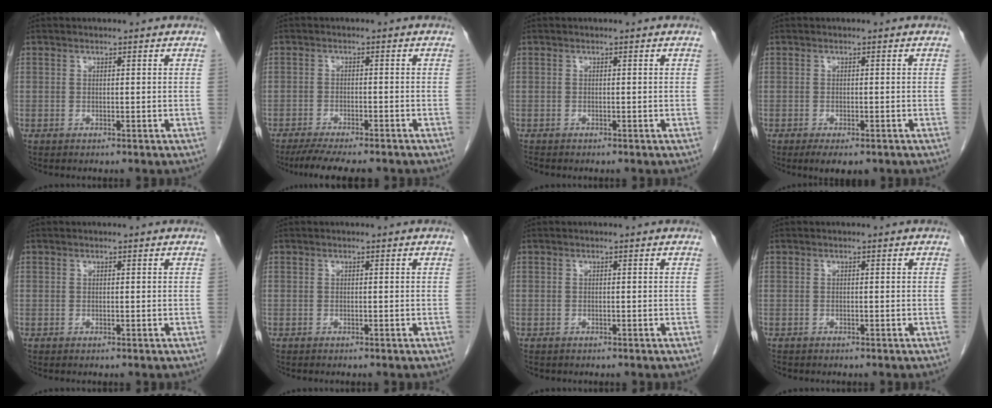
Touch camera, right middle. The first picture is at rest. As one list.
[{"total": 9.1, "force": [-7.8, 1.7, 4.4], "torque": [-0.058, -0.012, -0.118]}, {"total": 0.5, "force": [-0.5, 0.1, 0.1], "torque": [-0.009, -0.002, -0.012]}, {"total": 4.1, "force": [-2.7, 1.5, 2.6], "torque": [-0.034, -0.006, -0.037]}, {"total": 0.0}, {"total": 0.0}, {"total": 0.7, "force": [-0.5, 0.5, 0.1], "torque": [-0.010, 0.003, -0.005]}, {"total": 0.7, "force": [-0.6, 0.4, 0.1], "torque": [-0.010, 0.000, -0.010]}]